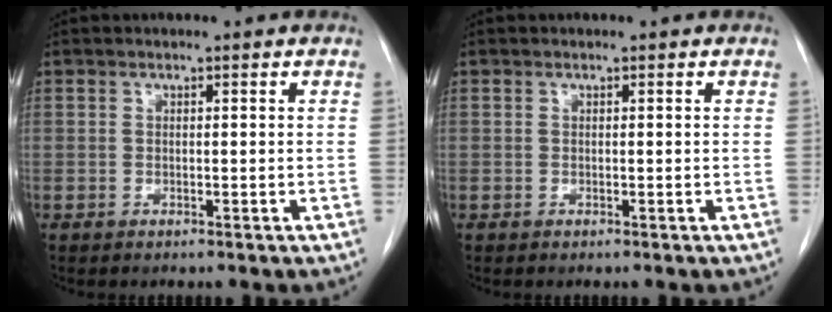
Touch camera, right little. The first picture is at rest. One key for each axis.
{"total": 0.0}